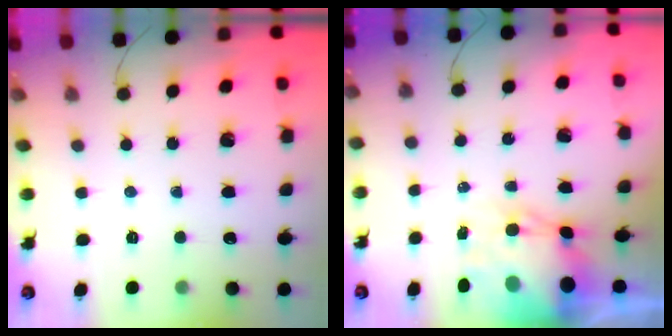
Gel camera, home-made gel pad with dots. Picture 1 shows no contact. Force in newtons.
{"total": 10.7, "press": 10.4, "slide": 2.8}